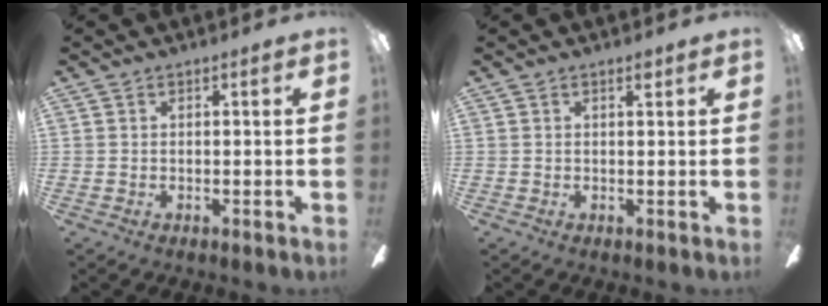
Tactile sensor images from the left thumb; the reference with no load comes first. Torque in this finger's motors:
{"motor_torque": [0.13, -0.01, 0.46, -0.21, 0.00]}